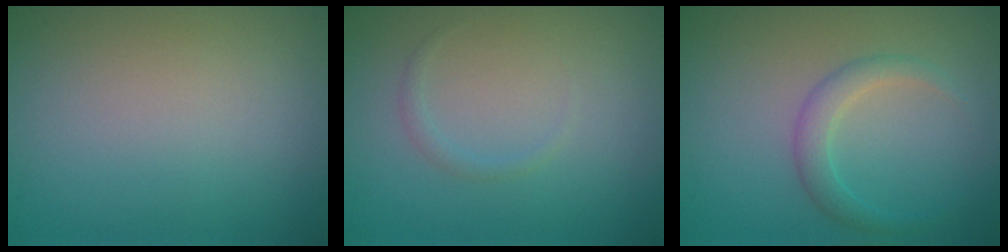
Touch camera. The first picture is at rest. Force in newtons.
{"total": 0.7, "press": 0.7, "slide": 0.0}
{"total": 2.0, "press": 2.0, "slide": 0.1}